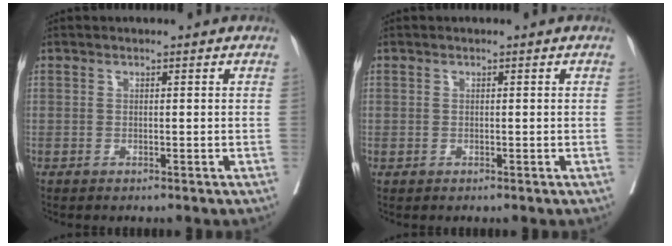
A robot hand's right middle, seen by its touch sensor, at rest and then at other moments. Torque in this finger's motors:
{"motor_torque": [1.13, -1.01, 0.01, -0.13]}